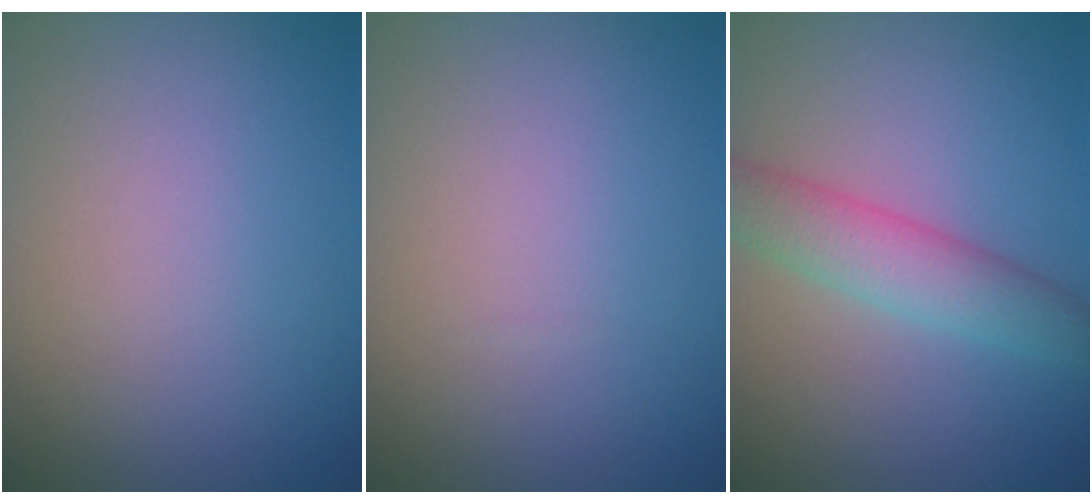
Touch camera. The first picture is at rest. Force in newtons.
{"total": 0.0}
{"total": 4.4, "press": 4.4, "slide": 0.2}